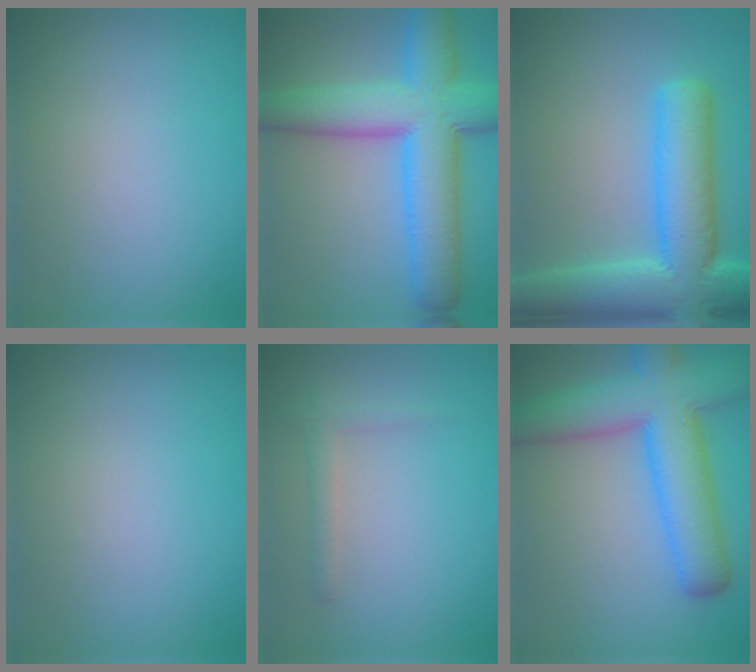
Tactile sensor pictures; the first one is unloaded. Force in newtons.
{"total": 10.1, "press": 10.1, "slide": 0.3}
{"total": 10.3, "press": 10.3, "slide": 0.5}
{"total": 0.0}
{"total": 1.4, "press": 1.4, "slide": 0.1}
{"total": 9.7, "press": 9.7, "slide": 0.3}